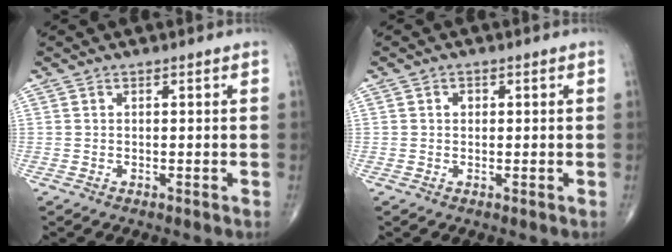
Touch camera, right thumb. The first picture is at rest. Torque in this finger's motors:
{"motor_torque": [0.09, 0.02, 0.24, 0.06, -0.03]}